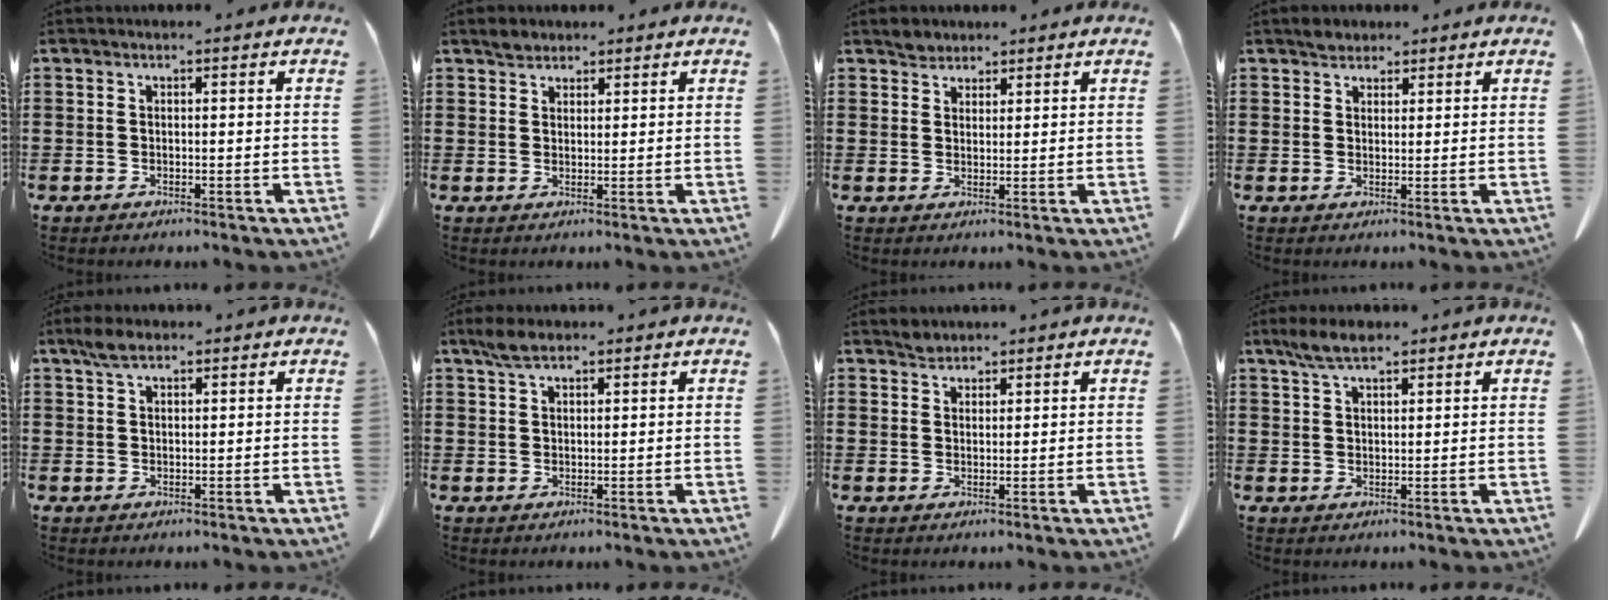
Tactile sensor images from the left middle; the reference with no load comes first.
{"total": 1.8, "force": [1.6, 0.9, 0.2], "torque": [0.000, 0.000, 0.030]}
{"total": 2.2, "force": [1.9, 0.9, 0.0], "torque": [0.003, -0.001, 0.037]}
{"total": 2.2, "force": [2.0, 1.0, 0.2], "torque": [0.000, -0.001, 0.037]}
{"total": 2.9, "force": [1.9, 1.2, 1.8], "torque": [-0.041, 0.006, 0.035]}
{"total": 3.1, "force": [2.3, 1.2, 1.7], "torque": [-0.039, 0.006, 0.042]}
{"total": 1.8, "force": [1.7, 0.6, 0.0], "torque": [-0.005, 0.001, 0.033]}
{"total": 4.0, "force": [2.9, 1.3, 2.5], "torque": [-0.056, 0.003, 0.053]}